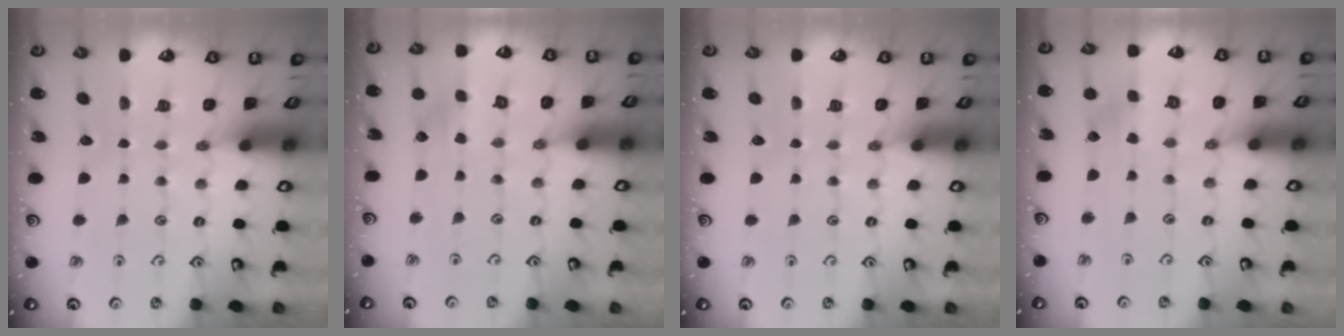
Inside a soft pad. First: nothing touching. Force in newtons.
{"total": 2.8, "press": 2.8, "slide": 0.4}
{"total": 0.0}
{"total": 2.1, "press": 2.1, "slide": 0.3}